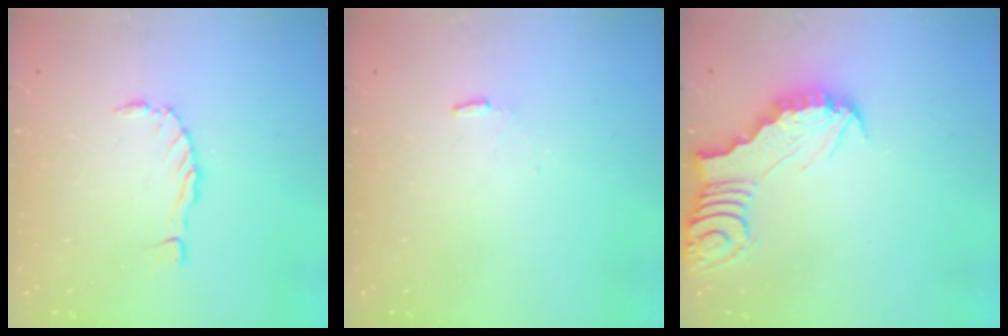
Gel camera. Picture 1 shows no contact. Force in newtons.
{"total": 5.0, "press": 5.0, "slide": 0.4}
{"total": 3.1, "press": 3.1, "slide": 0.2}